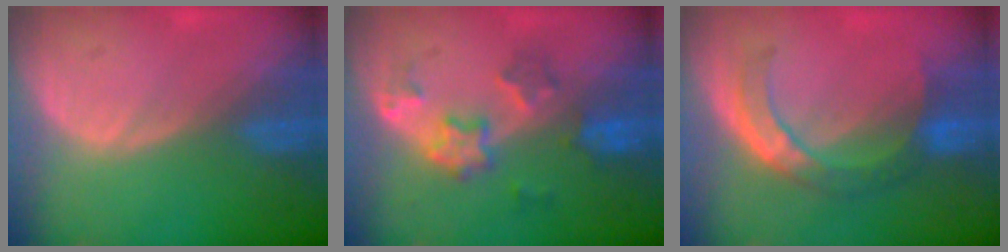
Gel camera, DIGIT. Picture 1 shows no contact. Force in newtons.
{"total": 5.9, "press": 5.7, "slide": 1.8}
{"total": 6.8, "press": 6.6, "slide": 1.9}